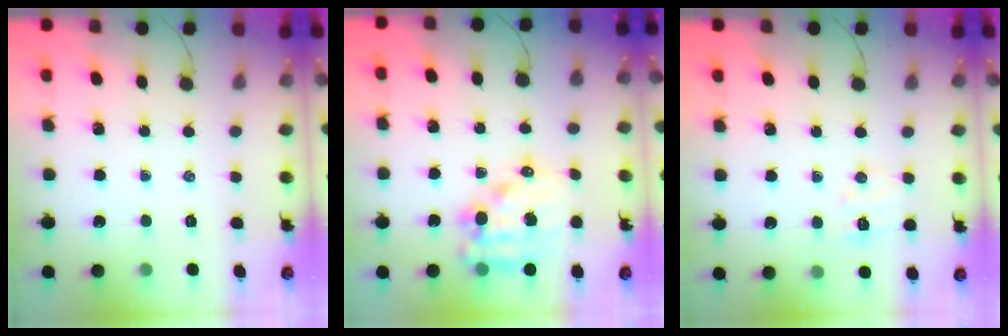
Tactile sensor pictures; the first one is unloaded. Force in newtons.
{"total": 13.4, "press": 13.0, "slide": 3.3}
{"total": 5.9, "press": 5.8, "slide": 1.3}